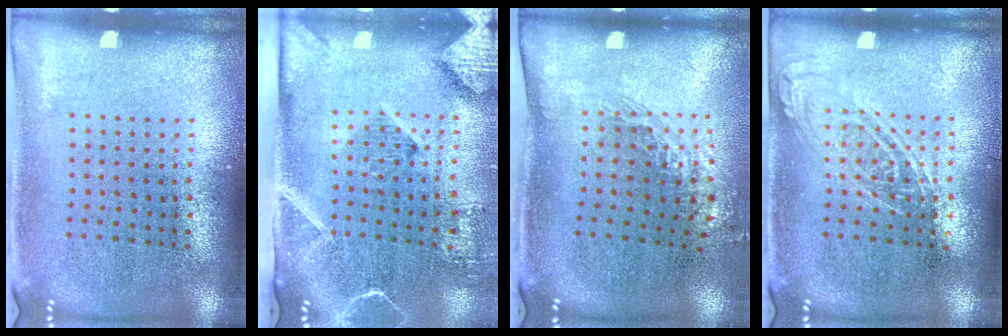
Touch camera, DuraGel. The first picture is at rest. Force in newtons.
{"total": 2.8, "press": 2.1, "slide": 1.9}
{"total": 1.2, "press": 0.9, "slide": 0.7}
{"total": 1.2, "press": 1.1, "slide": 0.4}